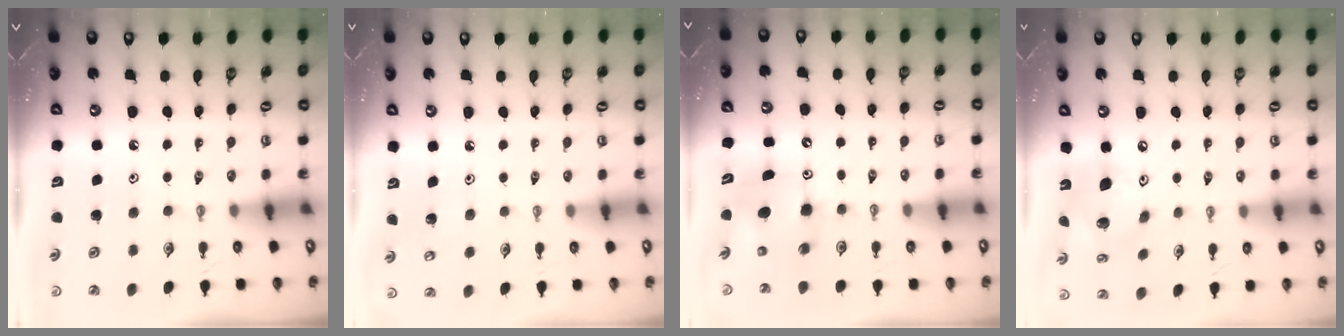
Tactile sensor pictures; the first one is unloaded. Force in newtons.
{"total": 4.2, "press": 4.2, "slide": 0.4}
{"total": 8.1, "press": 7.9, "slide": 1.6}
{"total": 16.2, "press": 15.8, "slide": 3.4}